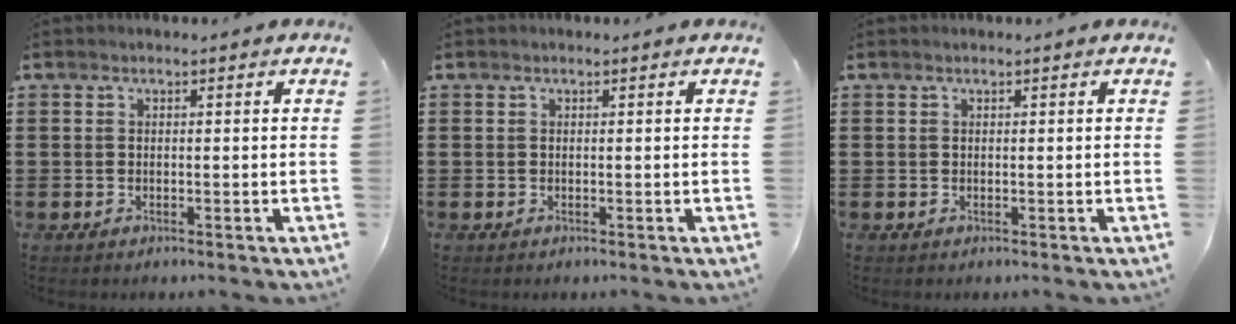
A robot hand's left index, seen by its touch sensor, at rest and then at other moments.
{"total": 0.0}
{"total": 0.0}